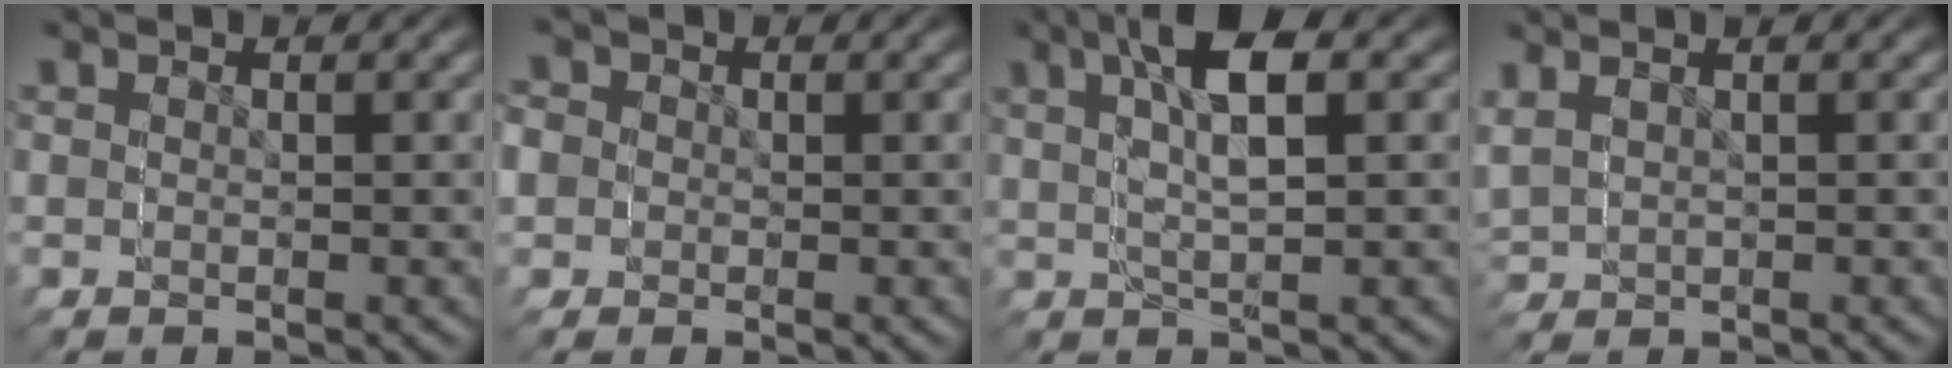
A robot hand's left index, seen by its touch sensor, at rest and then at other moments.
{"total": 4.0, "force": [0.4, 4.0, -0.1], "torque": [-0.011, -0.029, 0.012]}
{"total": 3.7, "force": [2.7, 0.5, 2.5], "torque": [-0.066, 0.015, 0.031]}
{"total": 1.6, "force": [0.4, 1.6, 0.2], "torque": [-0.035, -0.007, 0.016]}